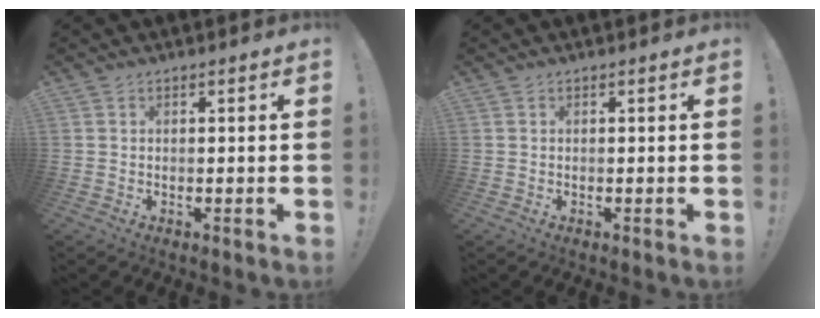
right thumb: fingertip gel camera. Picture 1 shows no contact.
{"total": 0.0}